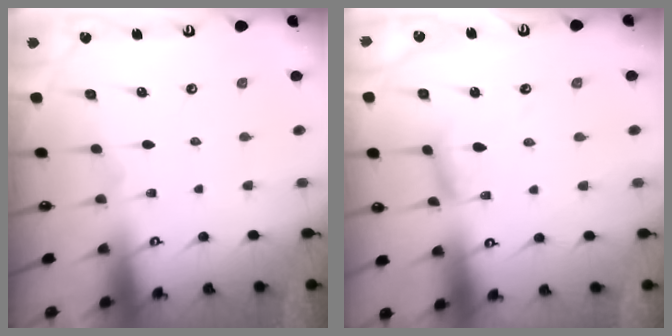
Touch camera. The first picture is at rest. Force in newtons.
{"total": 7.2, "press": 7.2, "slide": 0.5}